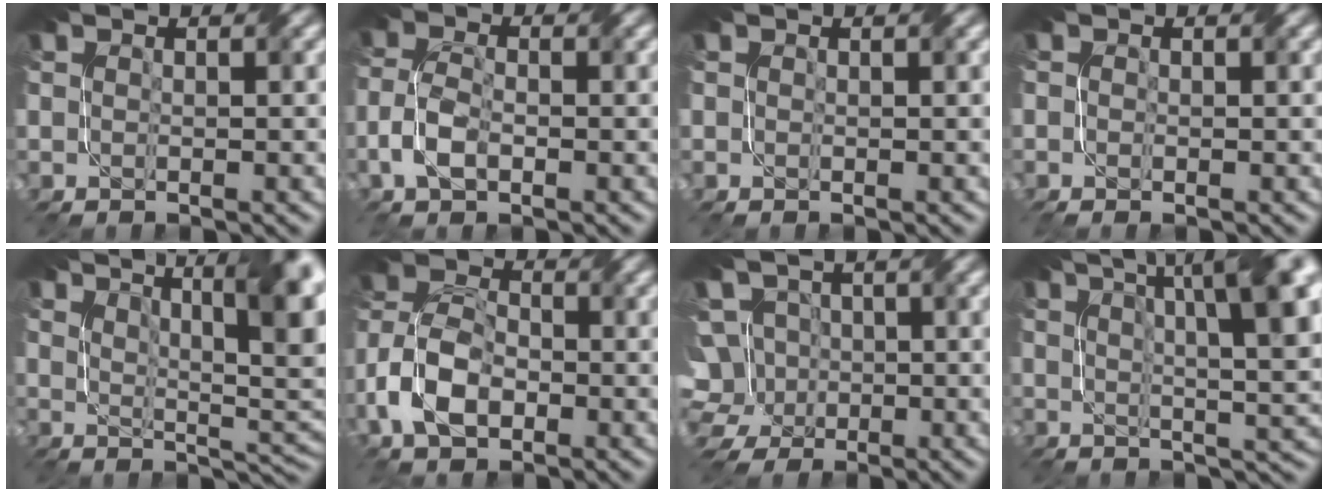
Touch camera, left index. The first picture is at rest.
{"total": 3.2, "force": [-1.5, 1.6, 2.4], "torque": [-0.055, 0.004, -0.033]}
{"total": 0.0}
{"total": 0.9, "force": [-0.4, 0.5, 0.6], "torque": [-0.012, -0.002, -0.002]}
{"total": 12.9, "force": [6.9, 4.4, 10.1], "torque": [-0.115, 0.021, 0.085]}
{"total": 6.7, "force": [-2.8, 4.1, 4.5], "torque": [-0.095, 0.008, -0.059]}
{"total": 6.5, "force": [-0.7, 5.8, 3.0], "torque": [-0.064, 0.023, -0.027]}
{"total": 14.7, "force": [5.6, 5.2, 12.5], "torque": [-0.137, 0.043, 0.064]}